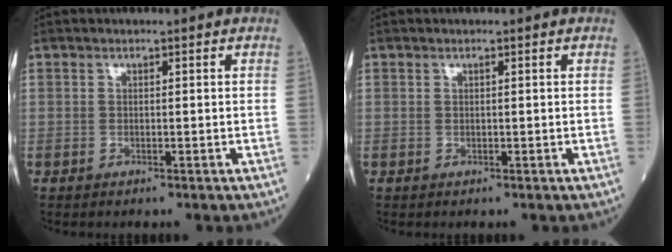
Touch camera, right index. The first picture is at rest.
{"total": 0.0}